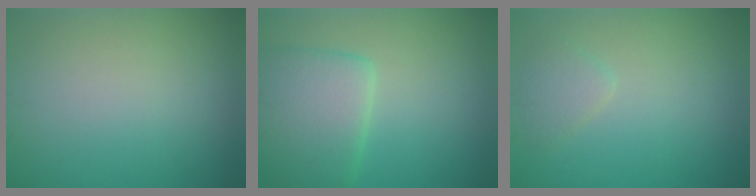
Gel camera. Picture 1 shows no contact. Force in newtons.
{"total": 6.1, "press": 6.1, "slide": 0.4}
{"total": 1.5, "press": 1.5, "slide": 0.1}